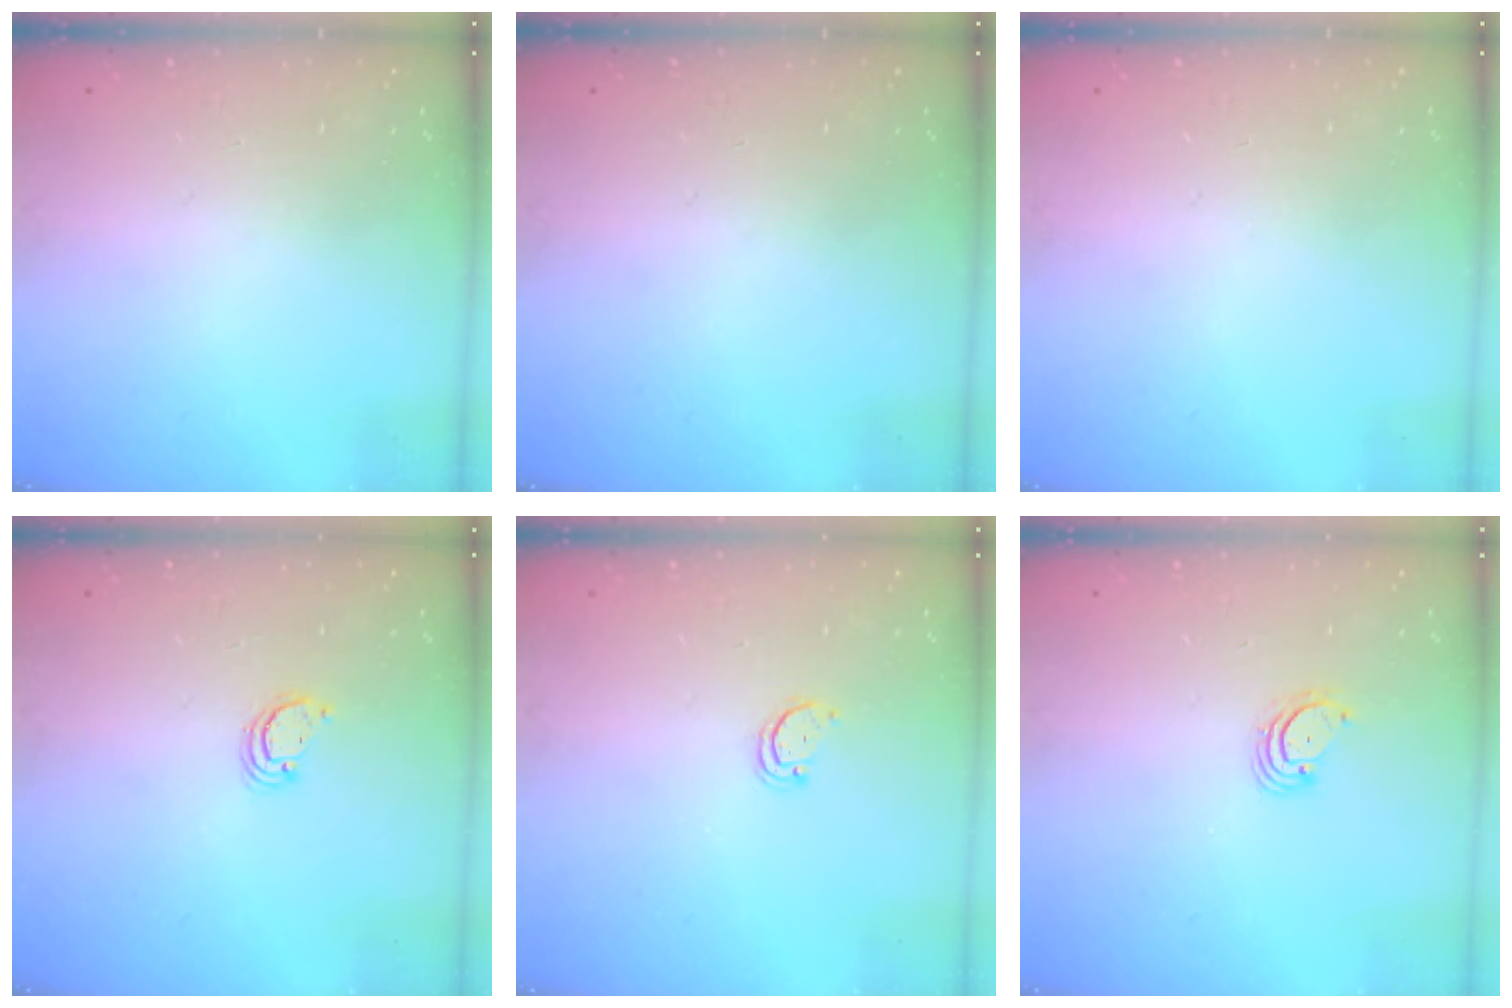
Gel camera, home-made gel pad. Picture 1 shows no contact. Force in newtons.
{"total": 0.0}
{"total": 0.0}
{"total": 2.6, "press": 2.6, "slide": 0.2}
{"total": 2.2, "press": 2.1, "slide": 0.4}
{"total": 3.1, "press": 3.1, "slide": 0.3}